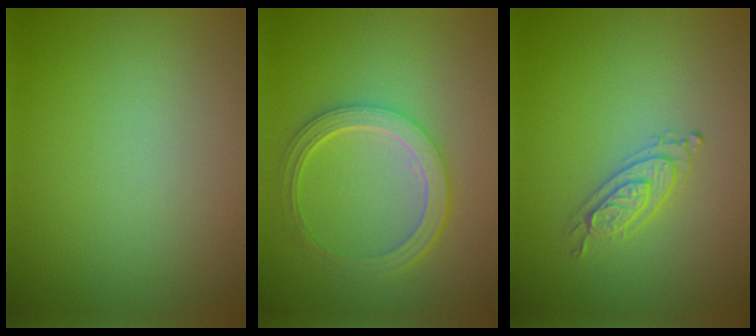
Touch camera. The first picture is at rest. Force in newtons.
{"total": 4.7, "press": 3.5, "slide": 3.2}
{"total": 2.2, "press": 2.1, "slide": 0.6}